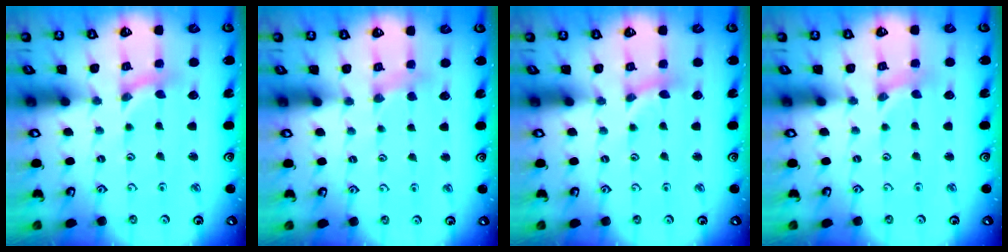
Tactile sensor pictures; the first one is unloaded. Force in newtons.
{"total": 2.3, "press": 2.2, "slide": 0.4}
{"total": 2.9, "press": 2.8, "slide": 0.4}
{"total": 0.0}